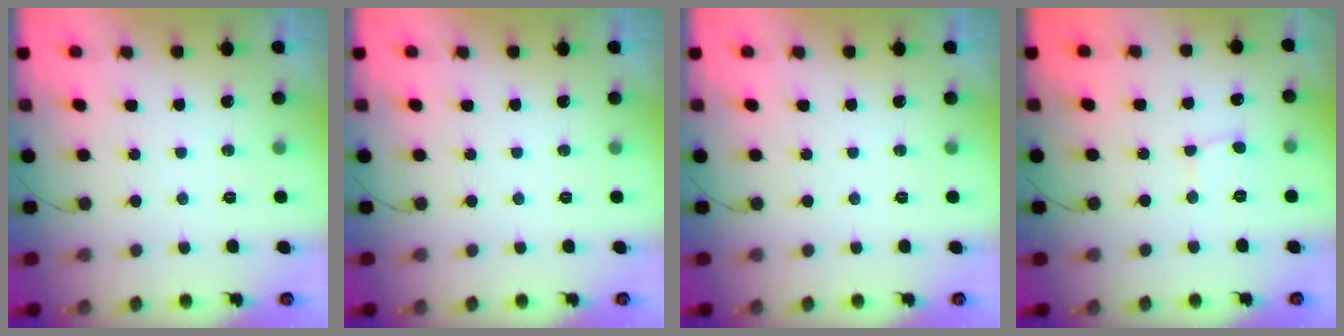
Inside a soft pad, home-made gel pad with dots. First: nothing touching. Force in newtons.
{"total": 0.0}
{"total": 0.0}
{"total": 2.9, "press": 2.8, "slide": 0.3}